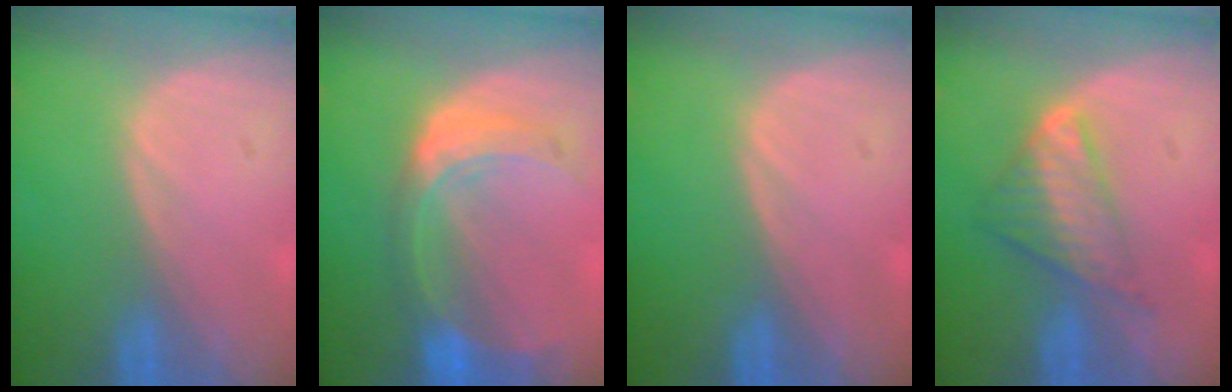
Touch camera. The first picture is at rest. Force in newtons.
{"total": 7.8, "press": 6.9, "slide": 3.7}
{"total": 0.0}
{"total": 5.8, "press": 5.4, "slide": 2.3}